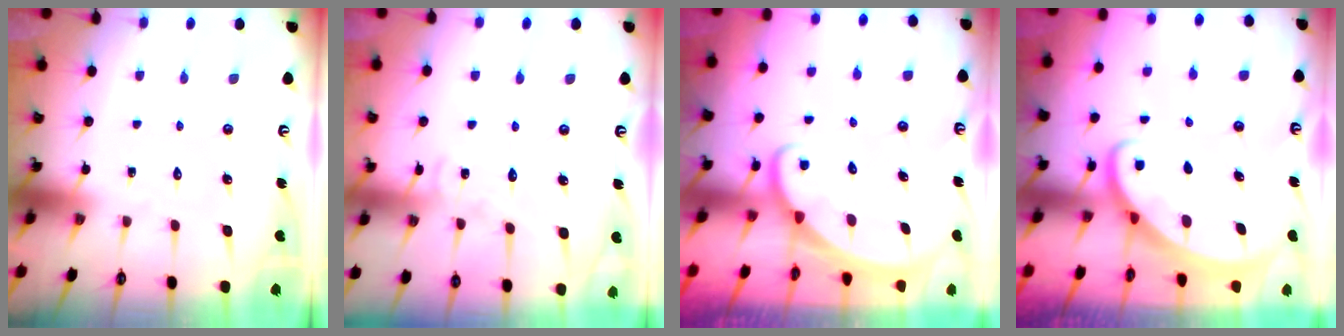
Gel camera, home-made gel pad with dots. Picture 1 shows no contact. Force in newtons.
{"total": 7.4, "press": 7.3, "slide": 0.6}
{"total": 2.1, "press": 2.1, "slide": 0.0}
{"total": 2.7, "press": 2.7, "slide": 0.1}